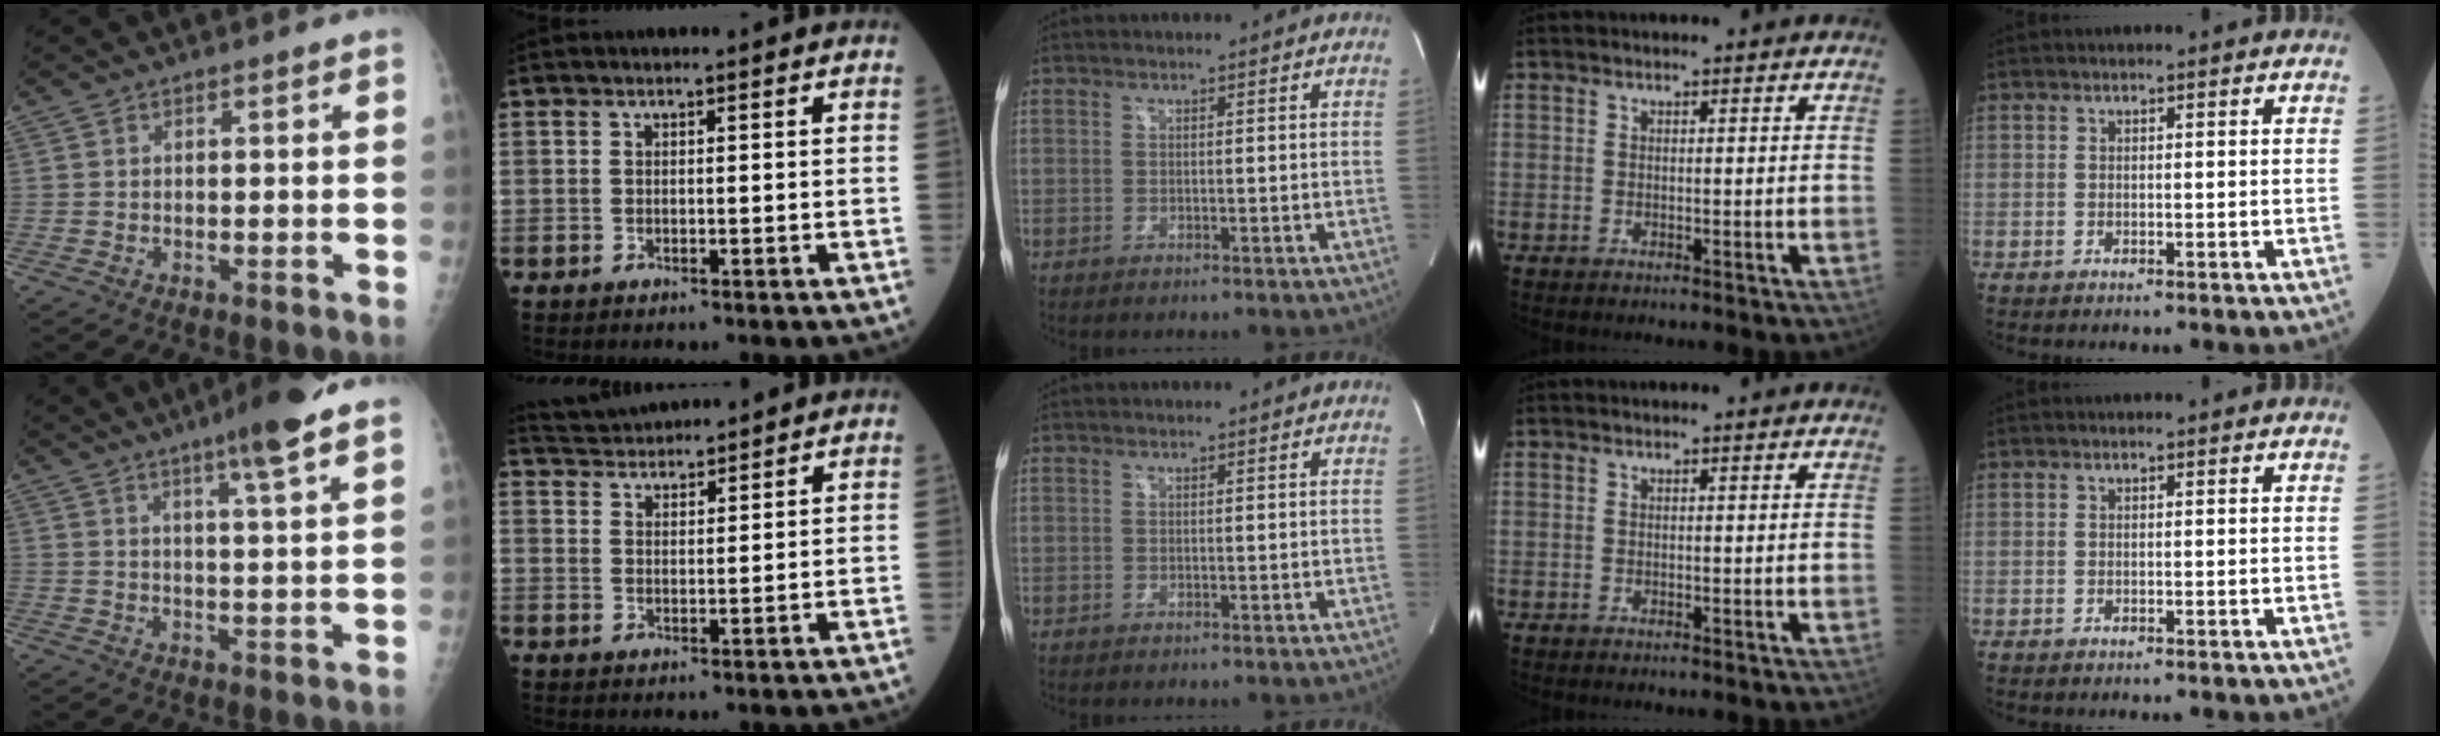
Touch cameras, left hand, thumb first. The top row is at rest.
{"thumb": {"total": 9.0, "force": [5.8, 0.1, 6.9], "torque": [-0.103, -0.023, 0.084]}, "index": {"total": 6.4, "force": [6.4, 0.4, 0.9], "torque": [-0.025, 0.036, 0.112]}}